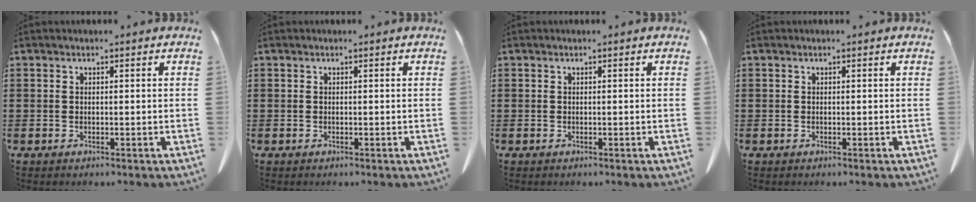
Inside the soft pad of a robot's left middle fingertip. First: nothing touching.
{"total": 0.0}
{"total": 0.0}
{"total": 0.0}